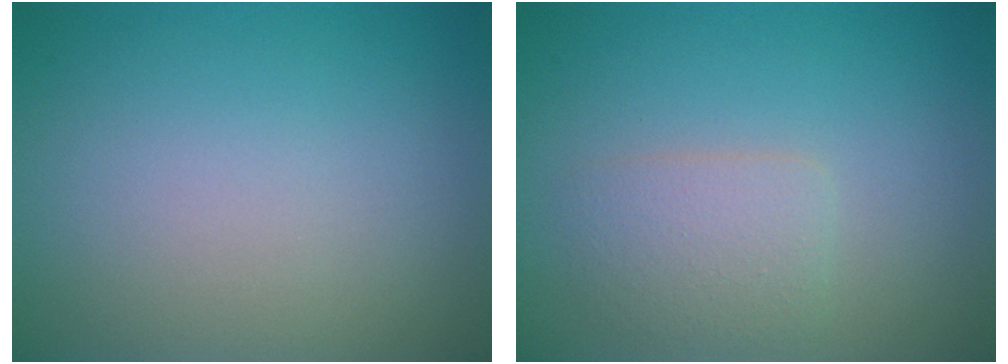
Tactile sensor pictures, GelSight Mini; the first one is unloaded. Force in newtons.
{"total": 2.3, "press": 2.3, "slide": 0.1}